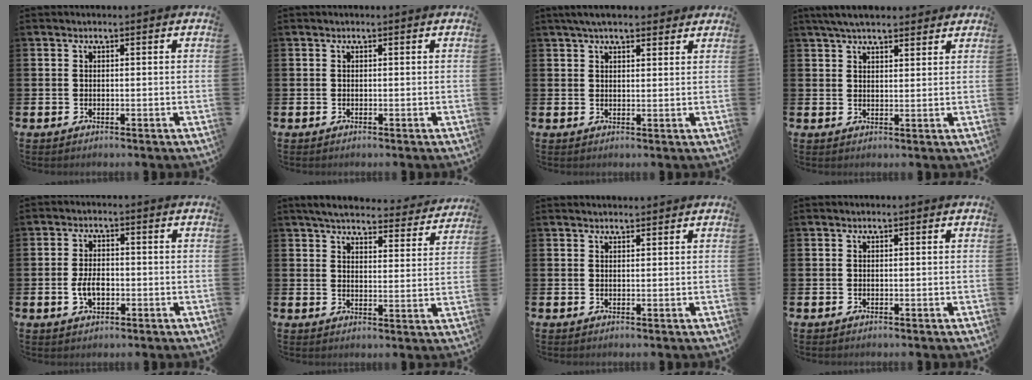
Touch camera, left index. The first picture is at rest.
{"total": 0.0}
{"total": 4.0, "force": [3.5, 1.1, 1.6], "torque": [-0.033, -0.006, 0.063]}
{"total": 4.5, "force": [4.1, 1.1, 1.5], "torque": [-0.034, -0.009, 0.076]}
{"total": 3.6, "force": [-0.7, 2.1, 2.7], "torque": [-0.036, -0.003, -0.016]}
{"total": 5.1, "force": [4.8, 0.9, 1.4], "torque": [-0.041, -0.035, 0.081]}
{"total": 1.1, "force": [1.1, 0.1, 0.1], "torque": [0.013, -0.006, 0.017]}
{"total": 0.0}